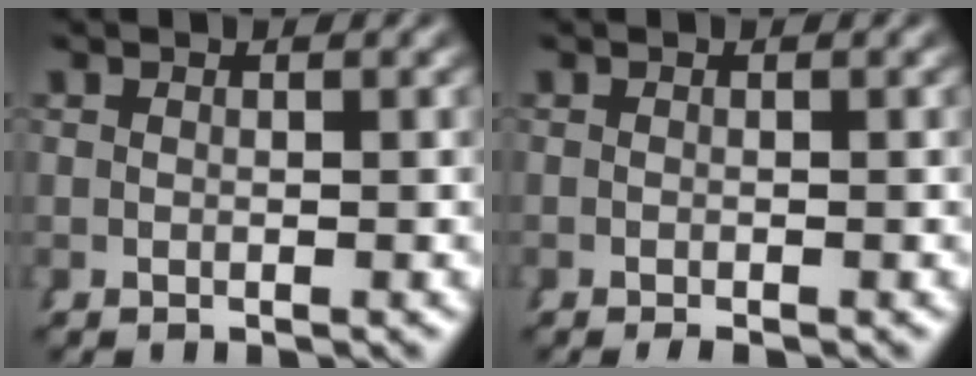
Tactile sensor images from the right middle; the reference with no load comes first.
{"total": 0.7, "force": [-0.5, 0.3, 0.3], "torque": [-0.007, 0.003, -0.011]}